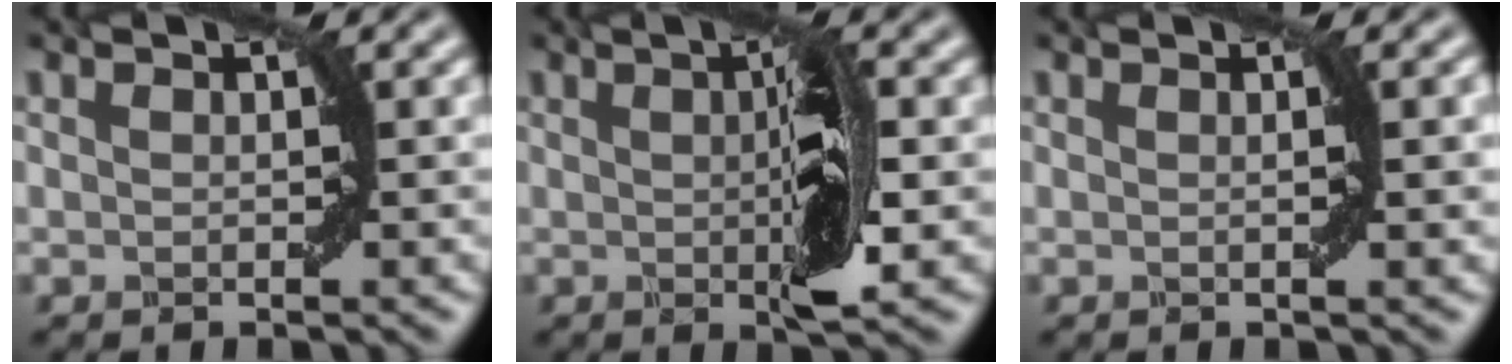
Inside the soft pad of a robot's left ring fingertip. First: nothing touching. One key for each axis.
{"total": 5.1, "fx": 0.2, "fy": 1.0, "fz": 5.0, "tx": -0.082, "ty": 0.002, "tz": 0.003}
{"total": 1.8, "fx": 0.1, "fy": 0.3, "fz": 1.8, "tx": -0.023, "ty": 0.004, "tz": -0.001}